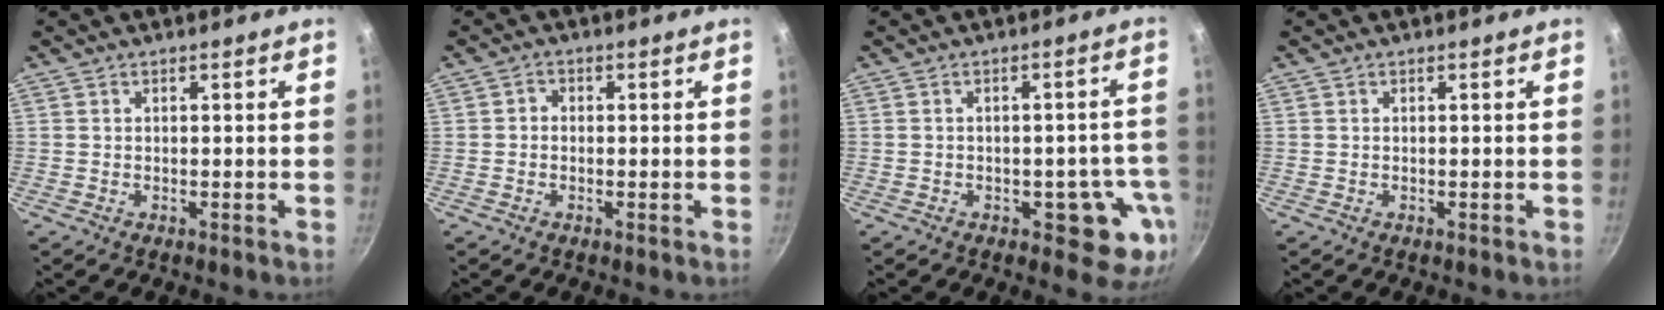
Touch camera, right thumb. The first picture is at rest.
{"total": 1.4, "force": [-0.2, 1.3, 0.7], "torque": [-0.011, 0.007, -0.008]}
{"total": 8.1, "force": [-3.1, 4.7, 5.9], "torque": [-0.019, 0.024, -0.033]}
{"total": 0.0}